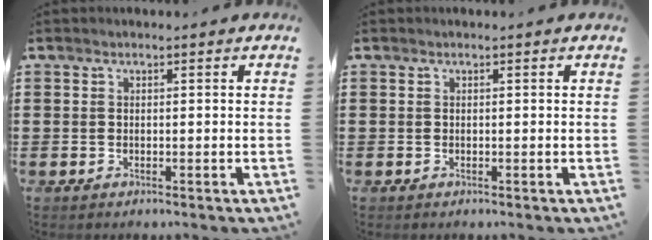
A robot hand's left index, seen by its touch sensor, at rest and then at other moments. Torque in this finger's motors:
{"motor_torque": [0.00, 0.00, 0.00, -0.01]}